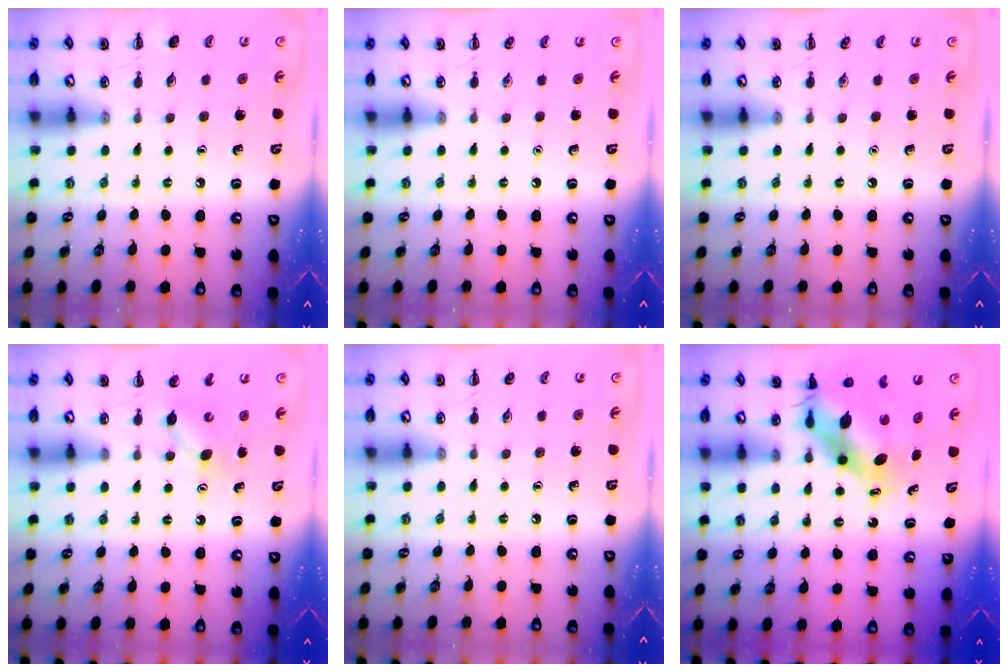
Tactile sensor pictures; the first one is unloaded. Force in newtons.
{"total": 0.0}
{"total": 0.0}
{"total": 4.1, "press": 3.9, "slide": 1.2}
{"total": 0.0}
{"total": 8.8, "press": 8.6, "slide": 1.5}